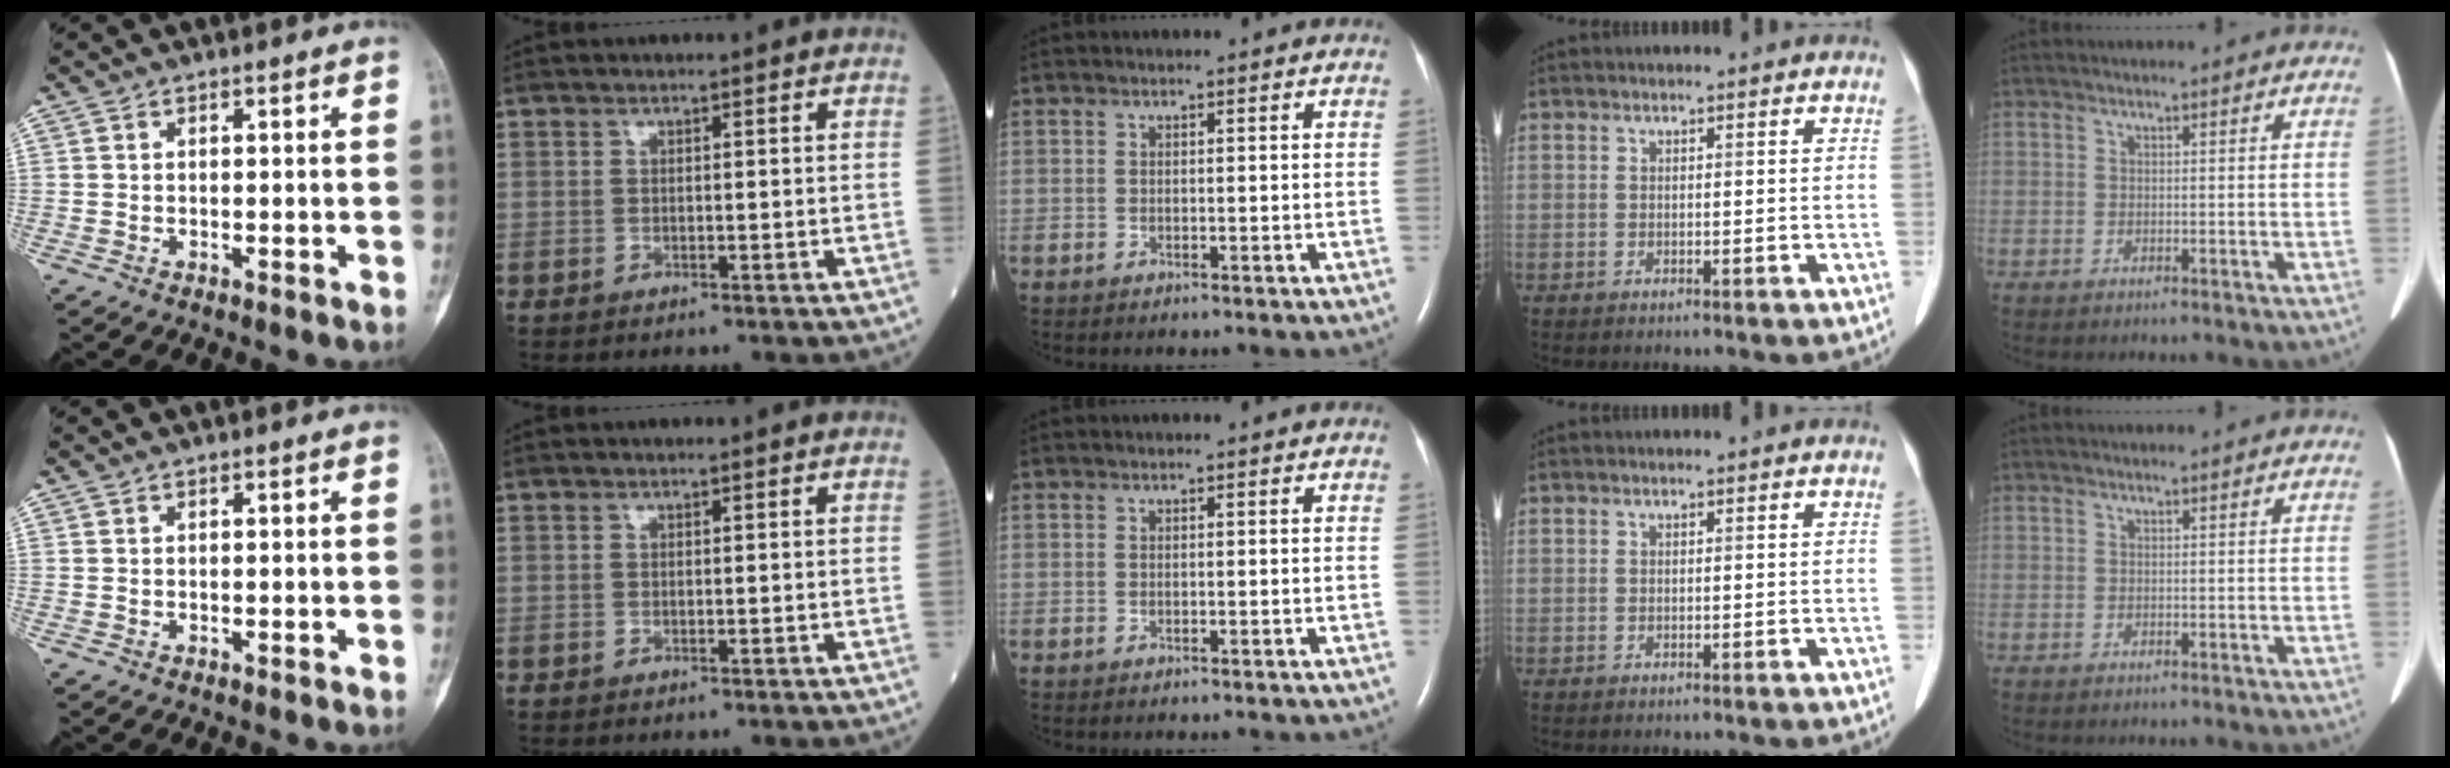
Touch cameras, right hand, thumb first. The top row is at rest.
{}